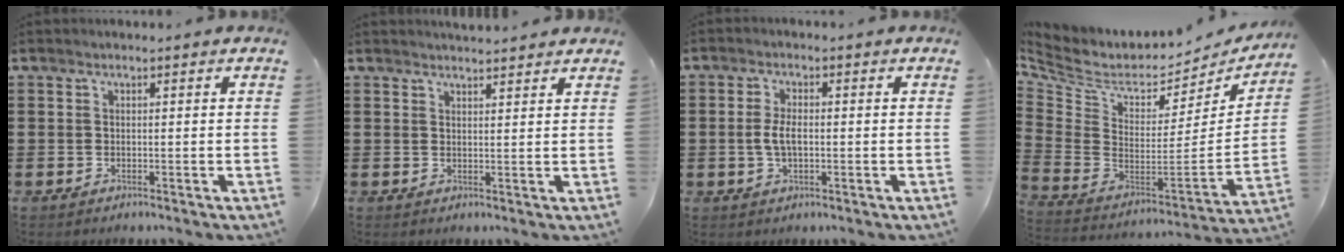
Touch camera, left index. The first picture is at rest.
{"total": 2.1, "force": [2.1, 0.0, 0.1], "torque": [-0.007, -0.002, 0.041]}
{"total": 3.6, "force": [-0.2, 1.6, 3.2], "torque": [-0.077, -0.002, -0.010]}
{"total": 5.4, "force": [4.1, 2.5, 2.4], "torque": [-0.078, -0.050, 0.068]}